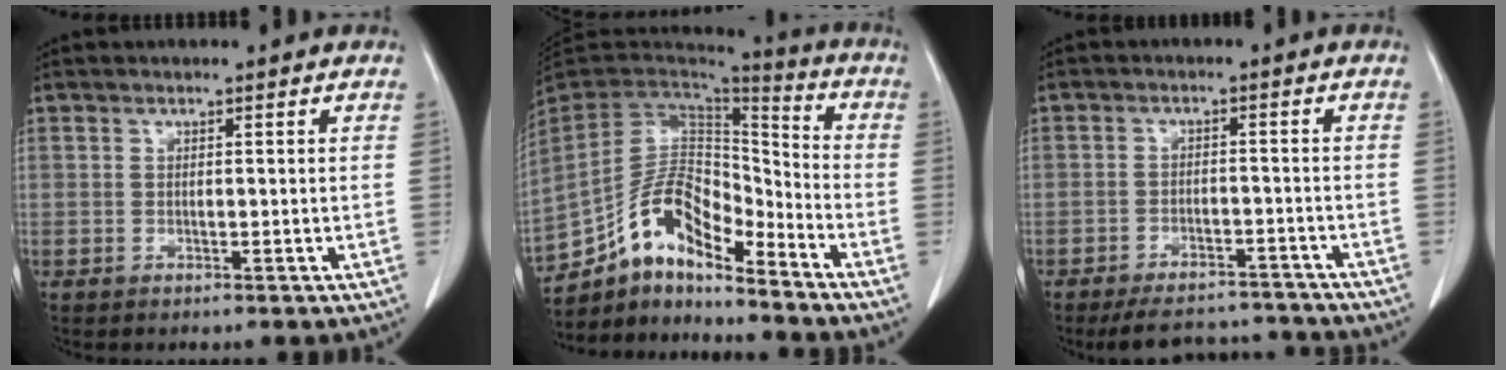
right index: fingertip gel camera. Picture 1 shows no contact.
{"total": 14.0, "force": [-10.4, 5.0, 7.8], "torque": [-0.146, 0.040, -0.193]}
{"total": 9.6, "force": [-9.1, 2.6, 1.5], "torque": [-0.016, 0.008, -0.124]}